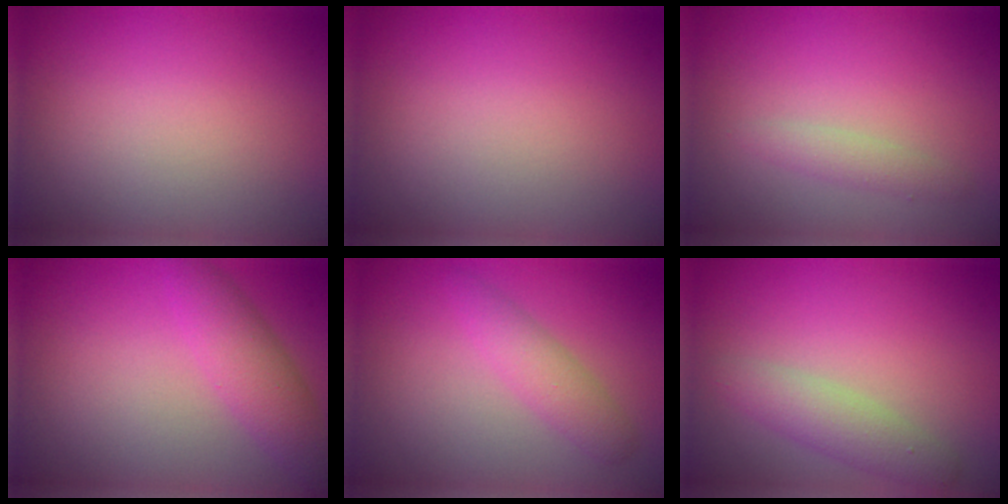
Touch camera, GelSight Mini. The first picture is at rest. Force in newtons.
{"total": 0.0}
{"total": 1.4, "press": 1.4, "slide": 0.1}
{"total": 3.6, "press": 3.6, "slide": 0.0}
{"total": 2.4, "press": 2.4, "slide": 0.1}
{"total": 2.8, "press": 2.8, "slide": 0.1}